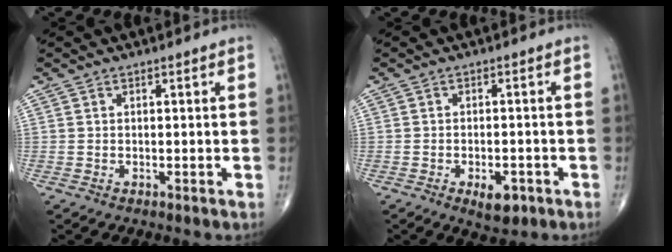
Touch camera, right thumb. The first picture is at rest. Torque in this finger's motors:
{"motor_torque": [0.05, 0.79, 0.11, 0.01, 0.01]}